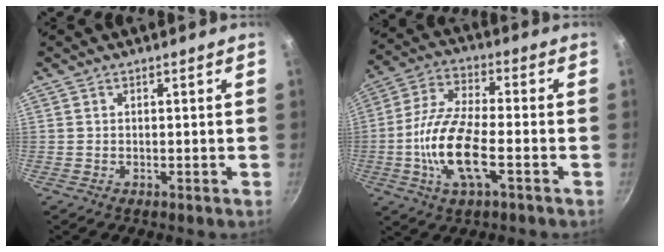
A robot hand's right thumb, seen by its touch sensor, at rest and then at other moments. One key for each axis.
{"total": 14.2, "fx": -3.6, "fy": 5.4, "fz": 12.6, "tx": -0.260, "ty": 0.023, "tz": -0.070}